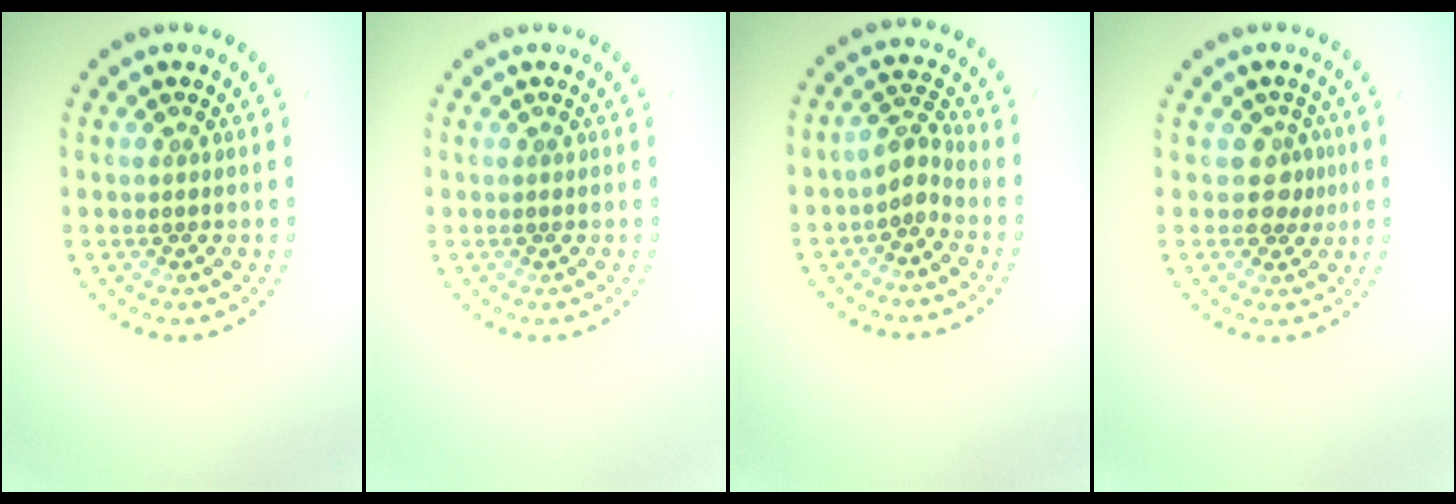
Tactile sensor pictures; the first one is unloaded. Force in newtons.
{"total": 0.0}
{"total": 2.0, "press": 1.5, "slide": 1.4}
{"total": 2.0, "press": 1.7, "slide": 1.1}